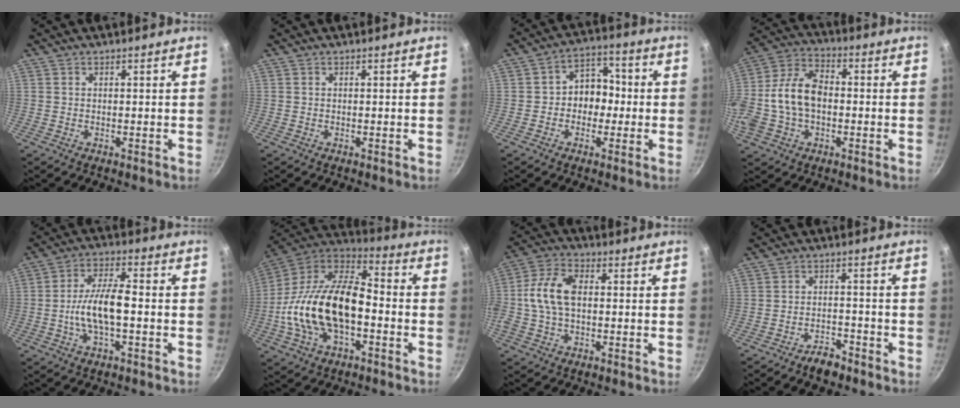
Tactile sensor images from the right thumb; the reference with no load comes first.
{"total": 0.0}
{"total": 8.0, "force": [-0.9, 6.5, 4.5], "torque": [-0.007, 0.027, -0.025]}
{"total": 15.1, "force": [-1.2, 10.2, 11.2], "torque": [-0.209, 0.040, -0.033]}
{"total": 10.1, "force": [-1.5, 3.8, 9.2], "torque": [-0.169, 0.026, -0.034]}
{"total": 23.8, "force": [-4.1, 13.2, 19.3], "torque": [-0.349, 0.045, -0.087]}
{"total": 10.8, "force": [0.3, 6.6, 8.6], "torque": [-0.167, 0.027, -0.009]}
{"total": 4.2, "force": [-3.4, 1.8, 1.8], "torque": [-0.021, 0.032, -0.051]}